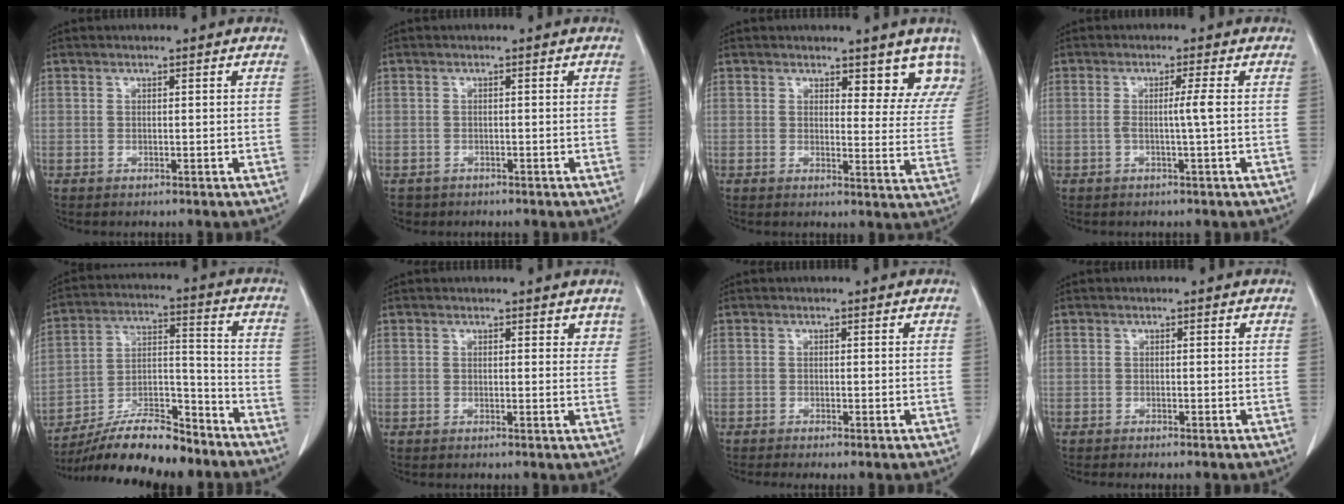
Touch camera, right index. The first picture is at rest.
{"total": 1.7, "force": [-1.2, 1.2, -0.1], "torque": [-0.008, 0.003, -0.021]}
{"total": 7.9, "force": [6.9, 2.9, 2.7], "torque": [0.004, -0.027, 0.057]}
{"total": 2.3, "force": [-0.3, -0.8, 2.2], "torque": [-0.040, -0.001, -0.006]}
{"total": 15.7, "force": [-13.5, 3.2, 7.2], "torque": [-0.128, 0.020, -0.235]}
{"total": 2.3, "force": [1.9, 1.0, 0.8], "torque": [0.006, -0.002, 0.012]}
{"total": 1.2, "force": [-0.9, -0.2, 0.8], "torque": [-0.014, -0.003, -0.017]}
{"total": 0.9, "force": [-0.7, -0.3, 0.4], "torque": [-0.004, 0.001, -0.013]}